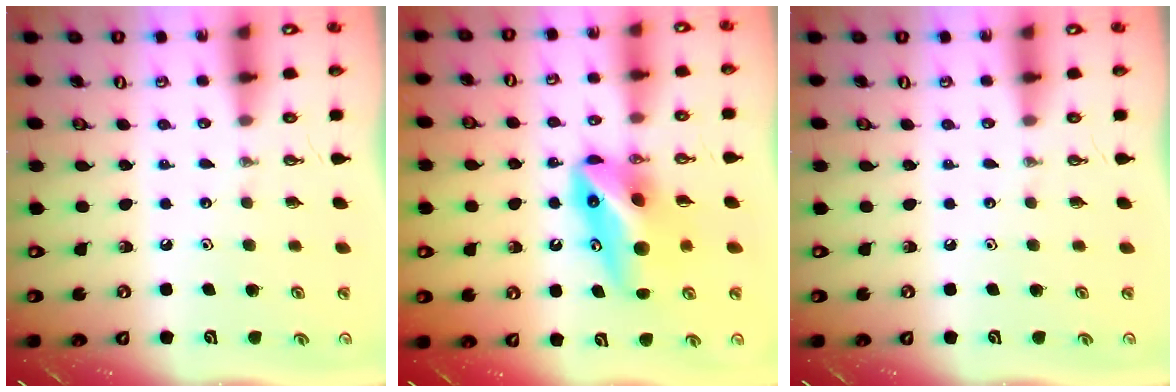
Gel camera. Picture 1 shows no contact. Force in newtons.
{"total": 10.5, "press": 10.4, "slide": 1.6}
{"total": 0.0}